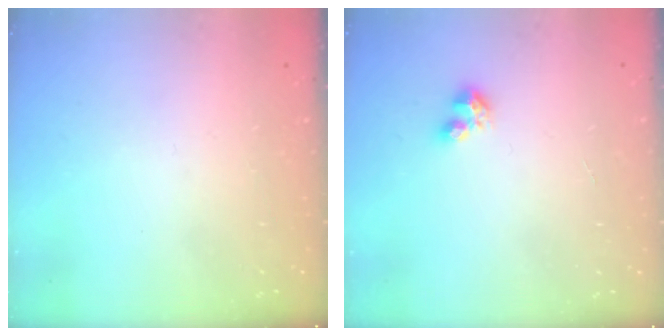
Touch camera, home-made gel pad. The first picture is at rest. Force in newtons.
{"total": 4.6, "press": 4.6, "slide": 0.4}